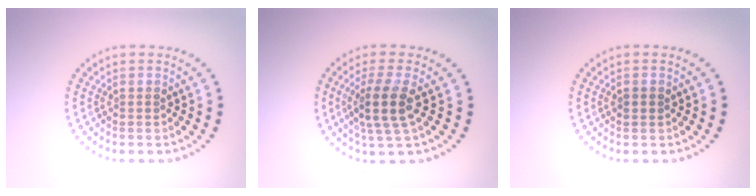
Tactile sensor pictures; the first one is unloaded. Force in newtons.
{"total": 3.5, "press": 2.9, "slide": 2.0}
{"total": 1.1, "press": 1.1, "slide": 0.2}